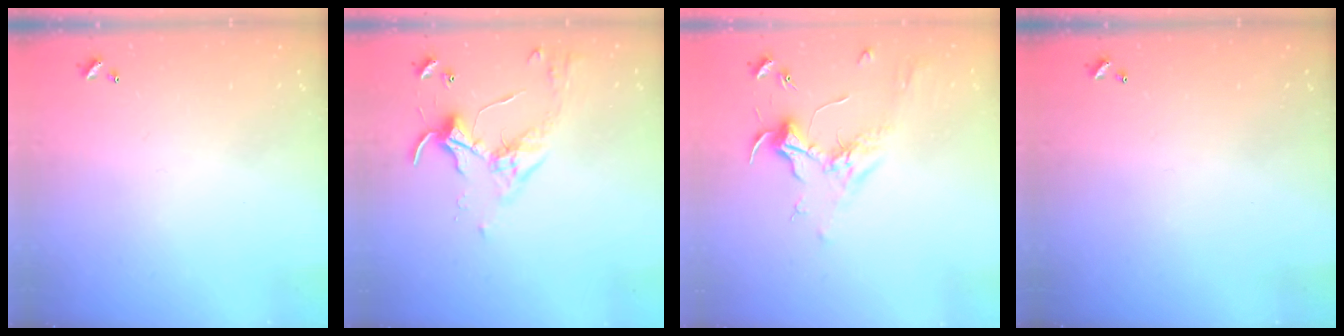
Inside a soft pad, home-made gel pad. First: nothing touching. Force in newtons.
{"total": 3.5, "press": 3.4, "slide": 0.8}
{"total": 1.8, "press": 1.6, "slide": 0.6}
{"total": 0.0}